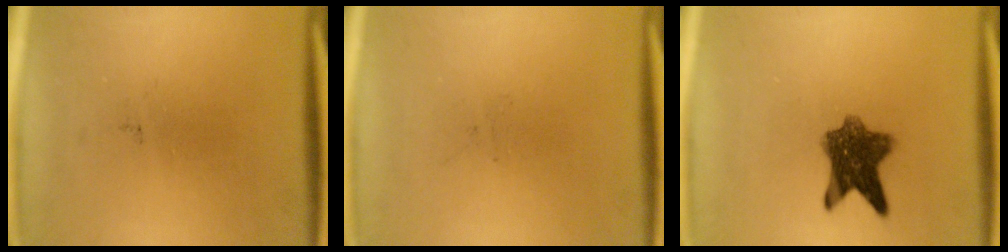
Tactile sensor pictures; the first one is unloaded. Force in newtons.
{"total": 0.0}
{"total": 7.9}